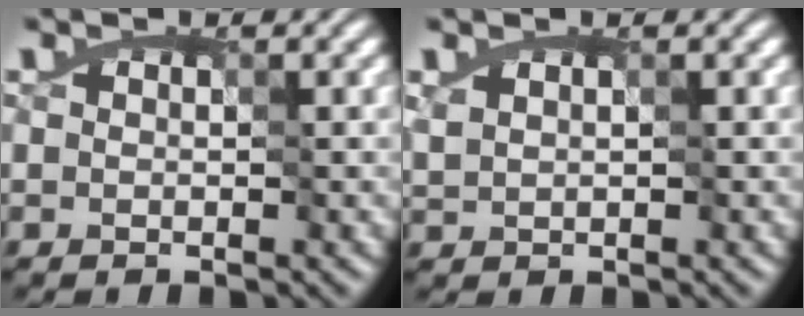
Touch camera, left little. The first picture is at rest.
{"total": 0.8, "force": [0.4, 0.6, 0.3], "torque": [-0.017, -0.001, 0.018]}